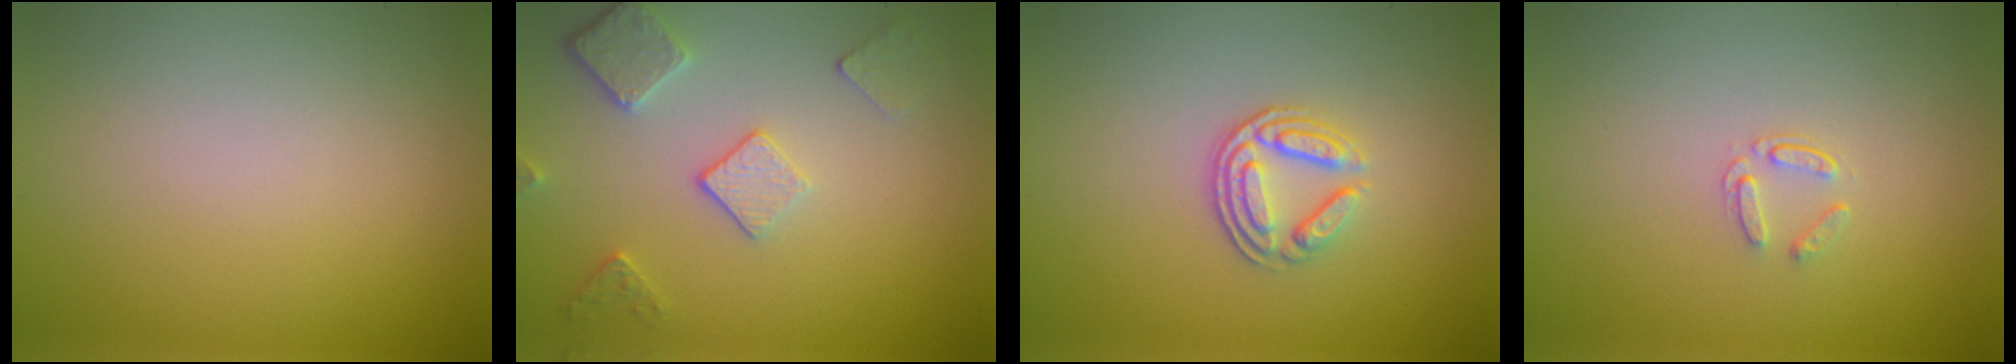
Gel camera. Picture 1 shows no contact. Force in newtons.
{"total": 3.6, "press": 3.0, "slide": 2.1}
{"total": 3.4, "press": 2.5, "slide": 2.2}
{"total": 1.1, "press": 0.7, "slide": 0.9}